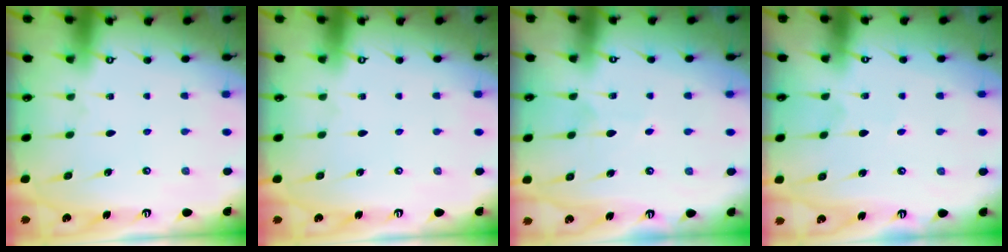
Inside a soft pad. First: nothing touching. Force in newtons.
{"total": 0.0}
{"total": 4.6, "press": 4.6, "slide": 0.4}
{"total": 2.6, "press": 2.6, "slide": 0.3}